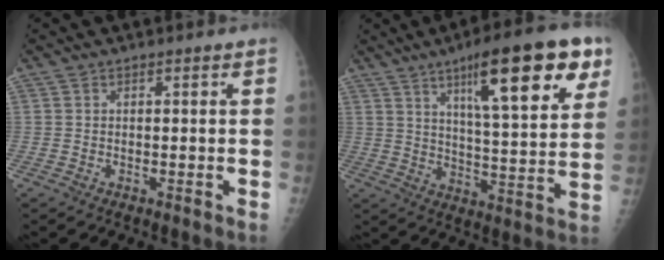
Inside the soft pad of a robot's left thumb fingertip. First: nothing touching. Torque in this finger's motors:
{"motor_torque": [2.51, 1.95, 1.33, -1.43, 0.47]}